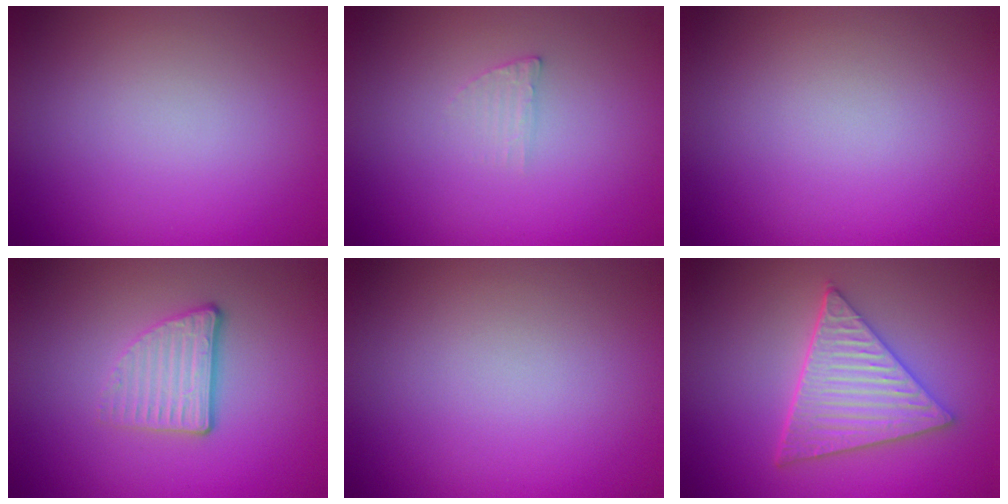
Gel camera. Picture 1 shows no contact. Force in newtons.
{"total": 1.0, "press": 1.0, "slide": 0.2}
{"total": 0.0}
{"total": 3.4, "press": 2.4, "slide": 2.4}
{"total": 0.0}
{"total": 5.6, "press": 4.5, "slide": 3.4}